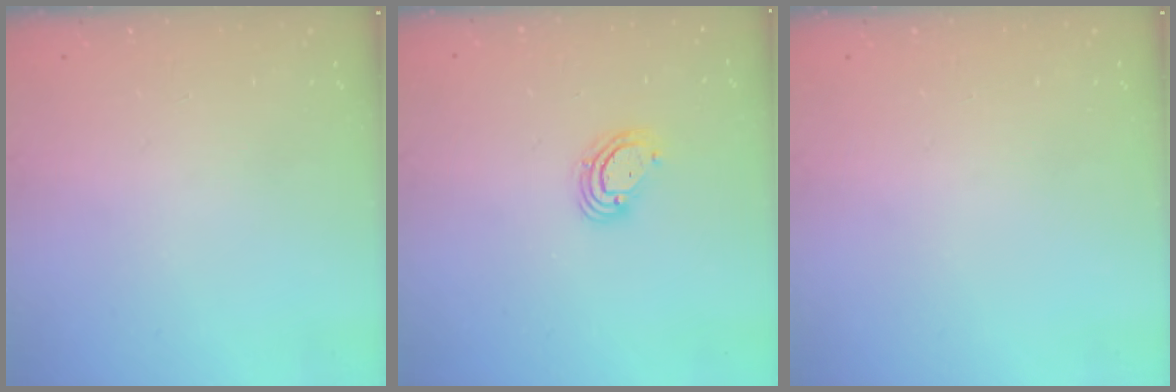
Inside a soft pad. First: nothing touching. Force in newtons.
{"total": 5.0, "press": 4.9, "slide": 0.5}
{"total": 0.0}